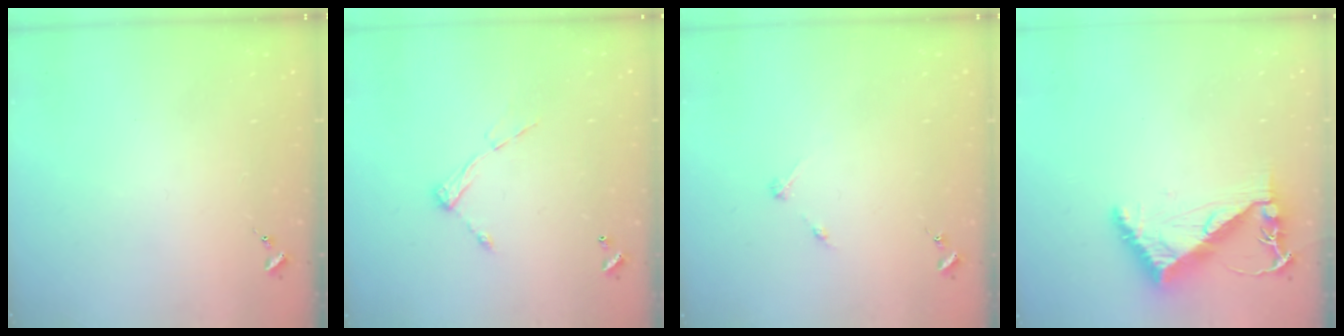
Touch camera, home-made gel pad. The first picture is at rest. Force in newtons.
{"total": 8.2, "press": 8.2, "slide": 0.5}
{"total": 2.7, "press": 2.7, "slide": 0.3}
{"total": 6.8, "press": 6.8, "slide": 0.9}